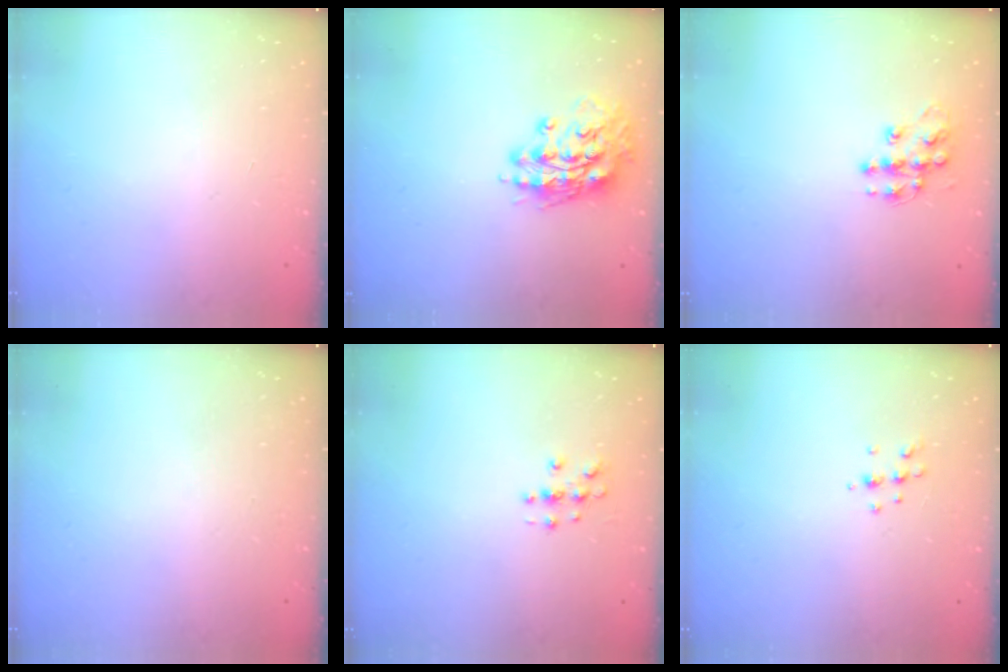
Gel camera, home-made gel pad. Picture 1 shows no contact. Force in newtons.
{"total": 13.2, "press": 13.1, "slide": 1.9}
{"total": 10.8, "press": 10.8, "slide": 0.6}
{"total": 0.0}
{"total": 2.8, "press": 2.8, "slide": 0.3}
{"total": 4.9, "press": 4.8, "slide": 1.1}